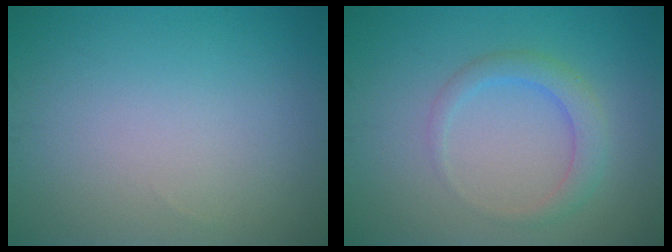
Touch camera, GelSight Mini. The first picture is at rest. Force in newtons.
{"total": 2.6, "press": 2.6, "slide": 0.1}